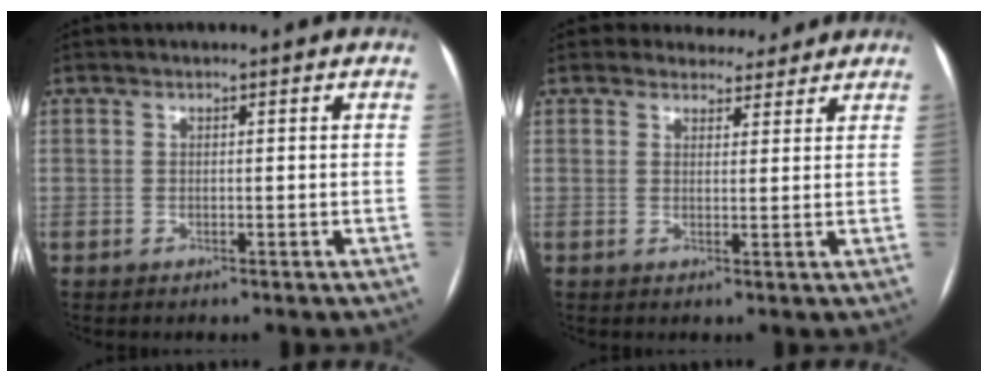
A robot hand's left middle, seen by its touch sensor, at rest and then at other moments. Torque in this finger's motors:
{"motor_torque": [0.12, -0.23, 0.00, 0.00]}